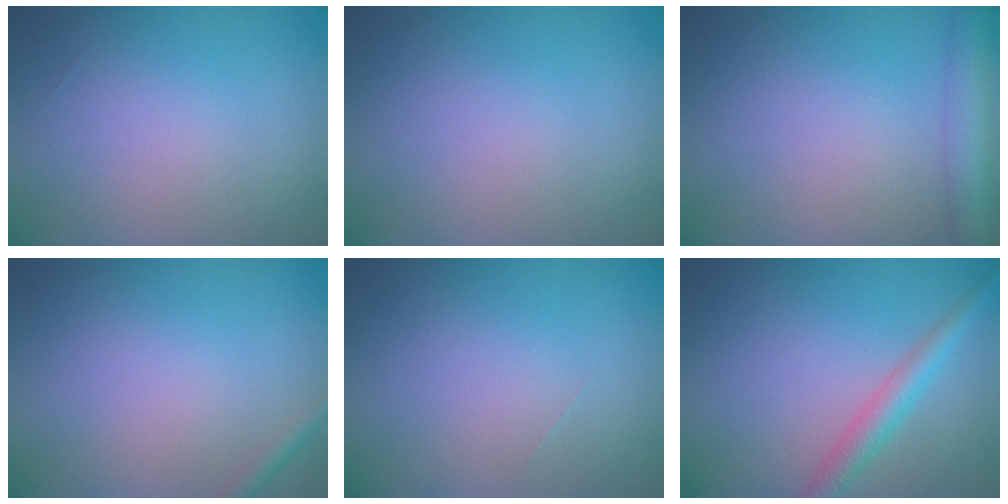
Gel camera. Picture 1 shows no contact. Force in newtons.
{"total": 0.0}
{"total": 4.5, "press": 4.5, "slide": 0.3}
{"total": 1.0, "press": 1.0, "slide": 0.0}
{"total": 0.0}
{"total": 2.8, "press": 2.8, "slide": 0.1}